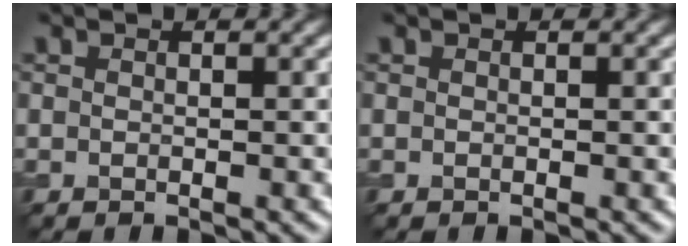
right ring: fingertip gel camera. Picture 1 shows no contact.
{"total": 0.0}